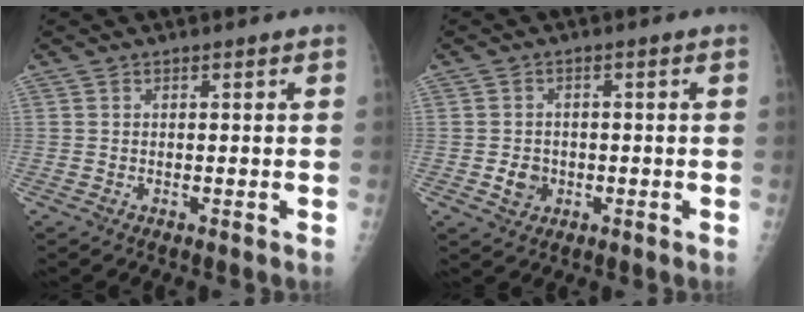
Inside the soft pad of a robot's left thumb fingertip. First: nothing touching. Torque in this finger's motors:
{"motor_torque": [-0.35, 0.28, 0.03, 0.00, 0.00]}